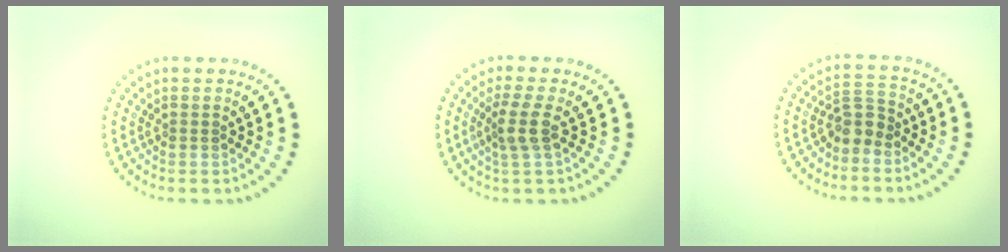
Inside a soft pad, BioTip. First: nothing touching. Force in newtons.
{"total": 2.5, "press": 2.0, "slide": 1.5}
{"total": 2.2, "press": 1.8, "slide": 1.2}